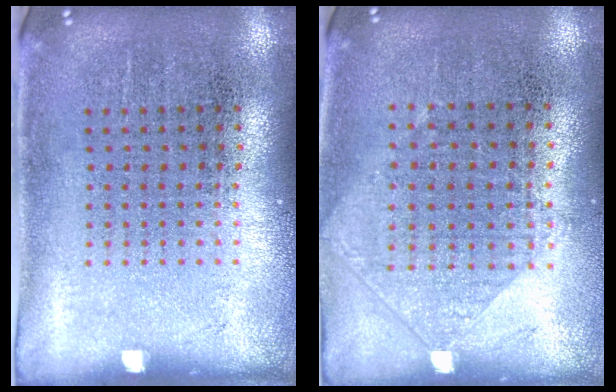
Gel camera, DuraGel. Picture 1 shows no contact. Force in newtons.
{"total": 1.0, "press": 0.9, "slide": 0.4}